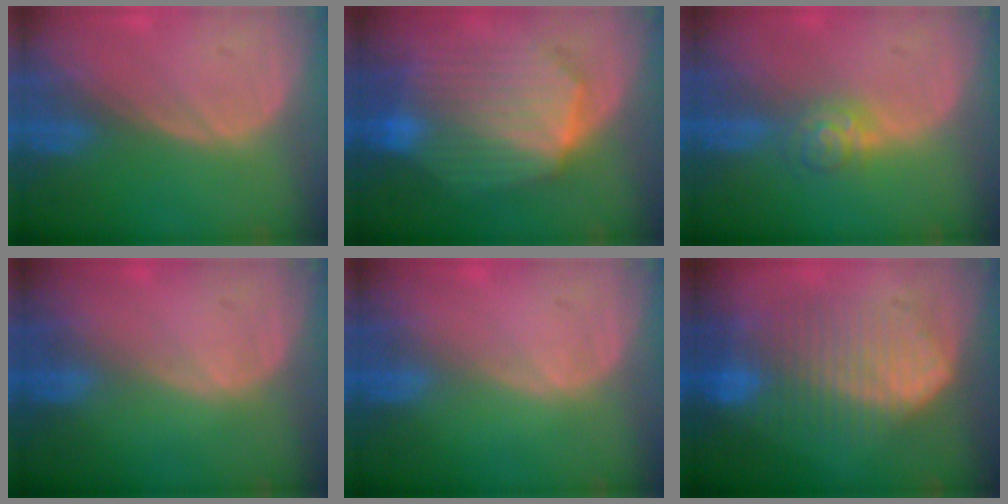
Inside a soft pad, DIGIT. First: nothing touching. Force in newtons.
{"total": 10.8, "press": 10.8, "slide": 0.7}
{"total": 3.9, "press": 3.6, "slide": 1.3}
{"total": 0.0}
{"total": 0.0}
{"total": 10.0, "press": 10.0, "slide": 0.4}